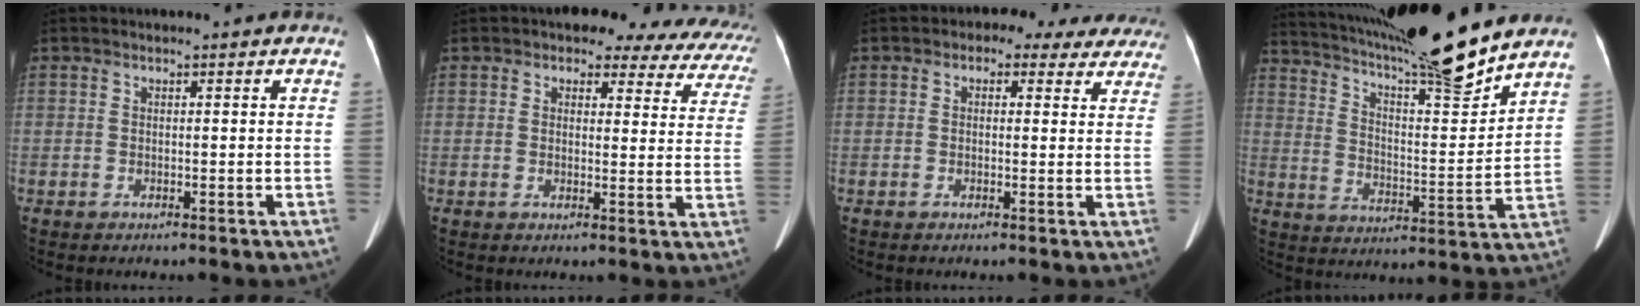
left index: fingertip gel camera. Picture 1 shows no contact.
{"total": 14.4, "force": [11.5, 6.1, 6.3], "torque": [-0.048, 0.009, 0.102]}
{"total": 8.8, "force": [6.8, 4.7, 2.9], "torque": [-0.007, 0.024, 0.058]}
{"total": 18.5, "force": [16.4, -0.4, 8.6], "torque": [-0.152, -0.021, 0.257]}